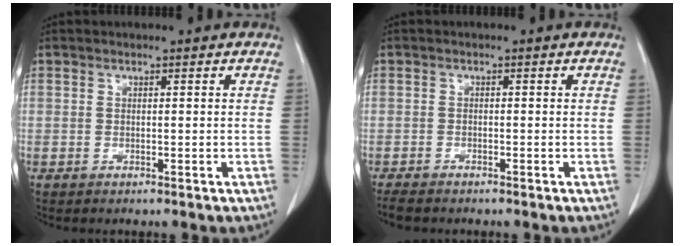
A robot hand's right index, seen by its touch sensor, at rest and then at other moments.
{"total": 3.9, "force": [-3.1, 1.5, 1.8], "torque": [-0.037, -0.008, -0.049]}